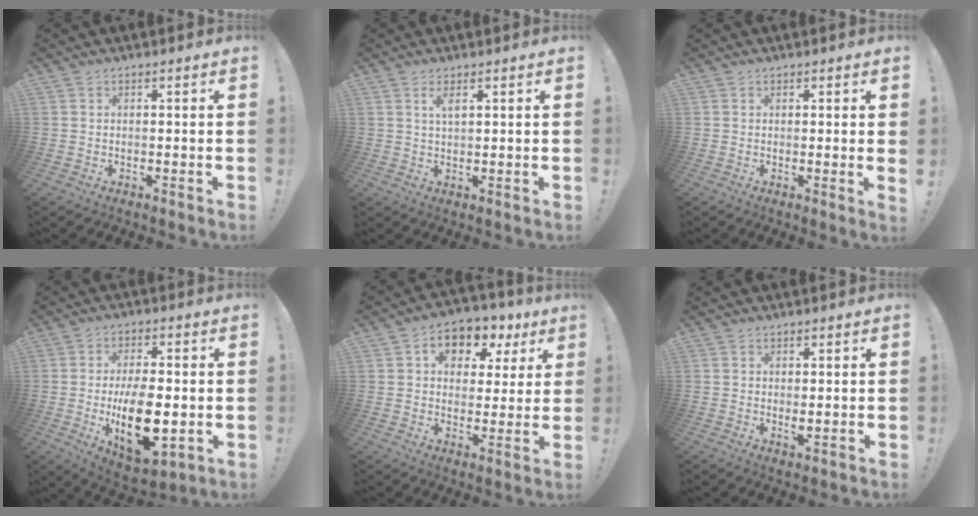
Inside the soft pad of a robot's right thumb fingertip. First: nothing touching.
{"total": 2.6, "force": [1.3, 0.7, 2.2], "torque": [-0.039, 0.000, 0.020]}
{"total": 1.4, "force": [0.6, -0.5, 1.1], "torque": [-0.010, -0.006, 0.007]}
{"total": 16.7, "force": [-2.8, 8.9, 13.9], "torque": [-0.219, -0.004, -0.038]}
{"total": 8.8, "force": [3.5, 6.8, 4.5], "torque": [-0.054, -0.020, 0.065]}
{"total": 1.6, "force": [0.5, 0.8, 1.2], "torque": [-0.015, -0.004, 0.009]}